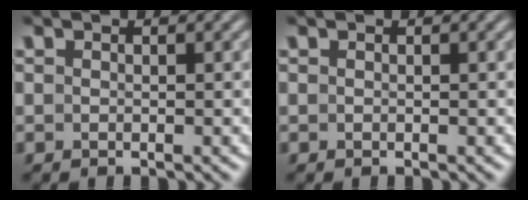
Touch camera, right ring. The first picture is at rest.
{"total": 1.2, "force": [-0.3, -1.1, -0.4], "torque": [0.014, -0.011, 0.005]}